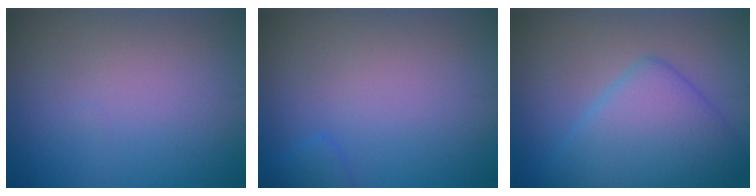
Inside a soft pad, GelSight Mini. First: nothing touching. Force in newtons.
{"total": 1.0, "press": 1.0, "slide": 0.1}
{"total": 6.8, "press": 6.7, "slide": 0.2}